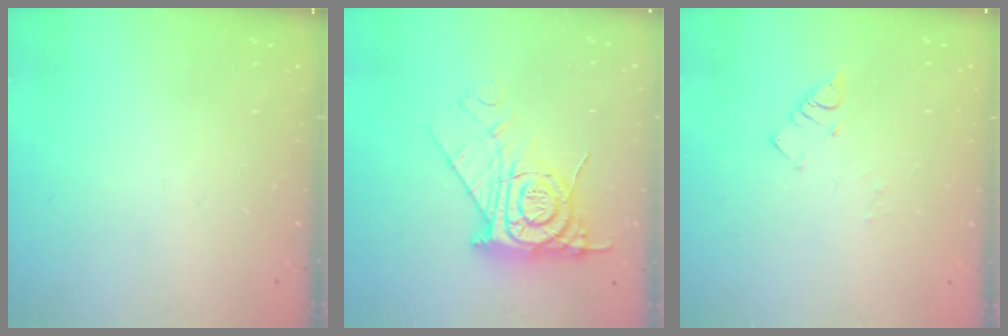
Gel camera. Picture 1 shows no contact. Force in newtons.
{"total": 12.8, "press": 12.7, "slide": 1.2}
{"total": 4.0, "press": 4.0, "slide": 0.4}